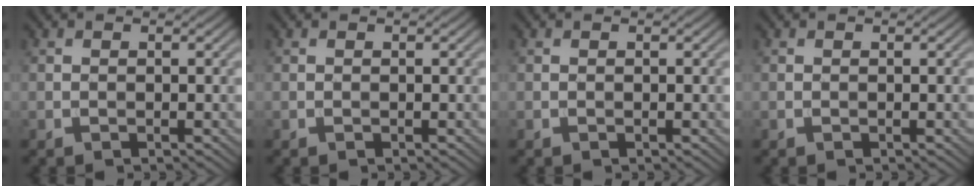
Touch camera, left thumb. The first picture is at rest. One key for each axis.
{"total": 0.0}
{"total": 0.0}
{"total": 0.0}